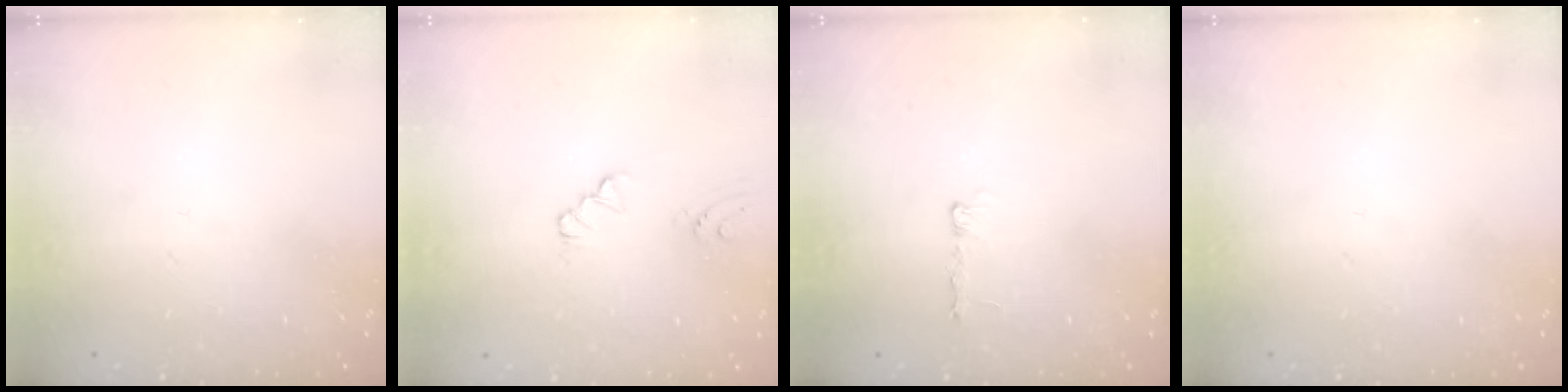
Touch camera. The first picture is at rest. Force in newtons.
{"total": 2.8, "press": 2.8, "slide": 0.1}
{"total": 3.4, "press": 3.4, "slide": 0.3}
{"total": 0.0}